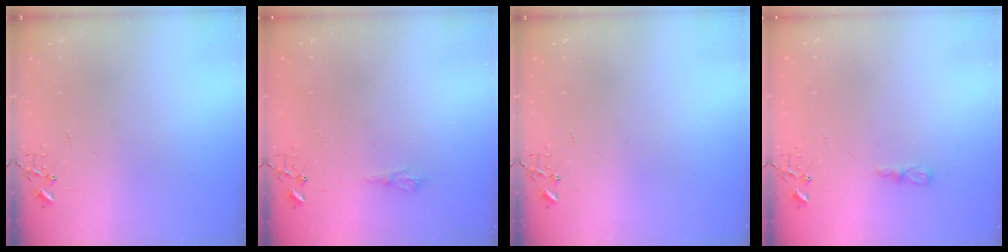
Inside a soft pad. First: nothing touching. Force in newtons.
{"total": 6.1, "press": 6.1, "slide": 0.7}
{"total": 0.0}
{"total": 4.5, "press": 4.5, "slide": 0.5}